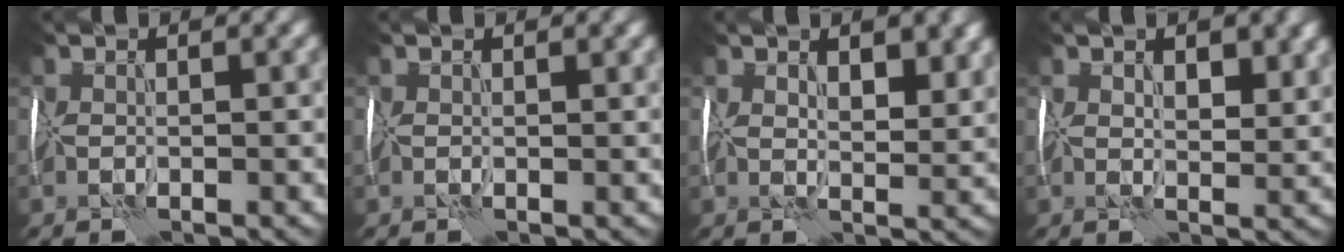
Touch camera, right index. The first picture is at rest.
{"total": 0.9, "force": [0.6, 0.2, 0.6], "torque": [-0.005, 0.003, 0.009]}
{"total": 5.1, "force": [2.3, 2.3, 4.0], "torque": [-0.051, 0.003, 0.036]}
{"total": 4.6, "force": [2.0, 2.1, 3.6], "torque": [-0.047, 0.005, 0.031]}